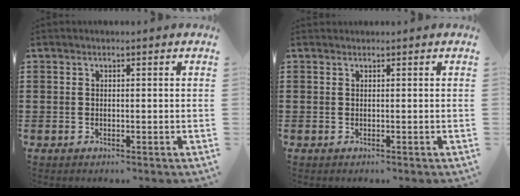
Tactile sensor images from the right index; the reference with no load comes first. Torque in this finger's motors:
{"motor_torque": [-0.82, 1.02, -0.75, -0.08]}